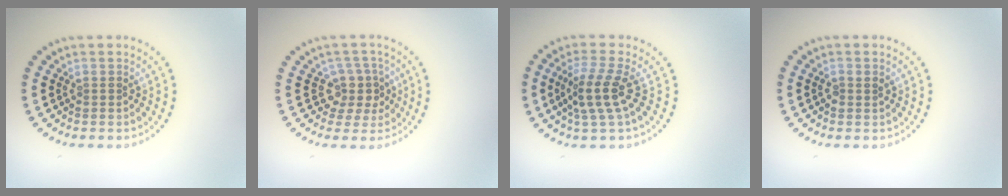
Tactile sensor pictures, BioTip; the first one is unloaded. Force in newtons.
{"total": 2.9, "press": 2.4, "slide": 1.7}
{"total": 3.4, "press": 2.8, "slide": 1.9}
{"total": 0.9, "press": 0.9, "slide": 0.2}